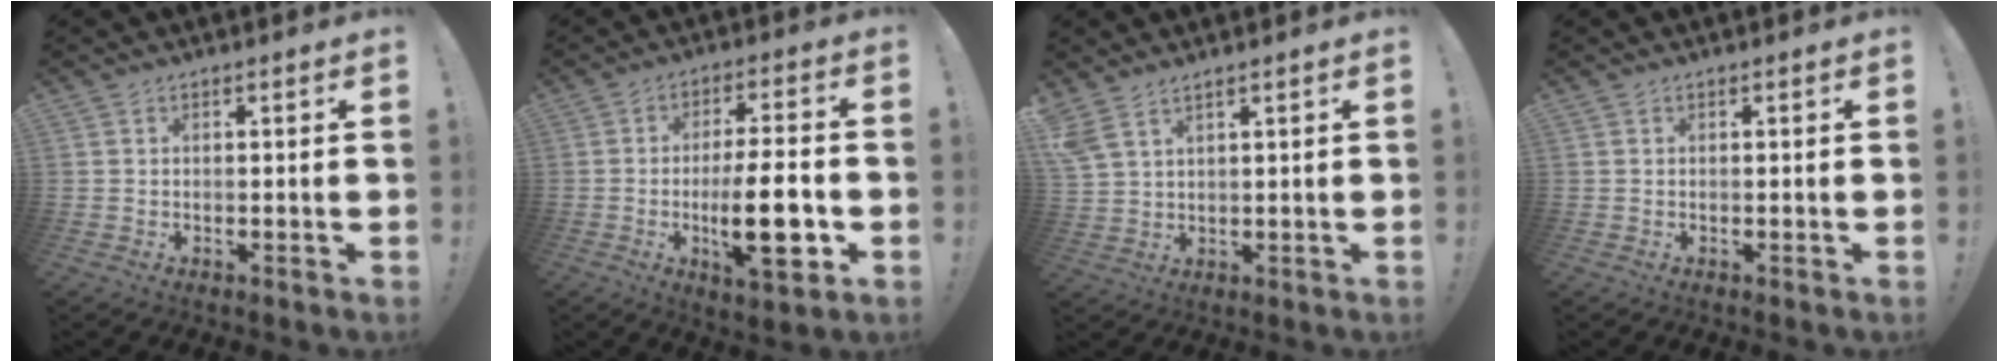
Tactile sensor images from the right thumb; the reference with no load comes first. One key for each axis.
{"total": 15.5, "fx": -3.8, "fy": 3.7, "fz": 14.6, "tx": -0.224, "ty": -0.001, "tz": -0.062}
{"total": 4.9, "fx": 3.6, "fy": 1.7, "fz": 2.8, "tx": -0.063, "ty": -0.010, "tz": 0.074}
{"total": 0.0}